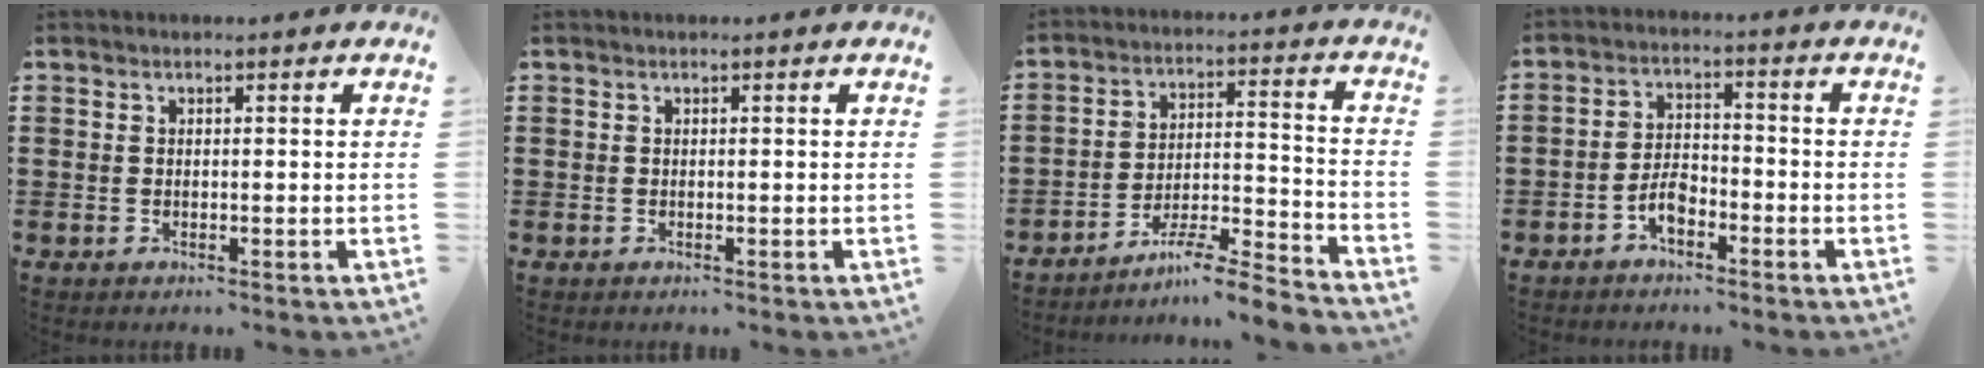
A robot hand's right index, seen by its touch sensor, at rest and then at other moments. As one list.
[{"total": 0.0}, {"total": 7.0, "force": [-6.5, 0.1, 2.7], "torque": [-0.045, 0.000, -0.127]}, {"total": 4.1, "force": [-2.4, 1.9, 2.7], "torque": [-0.061, 0.003, -0.050]}]